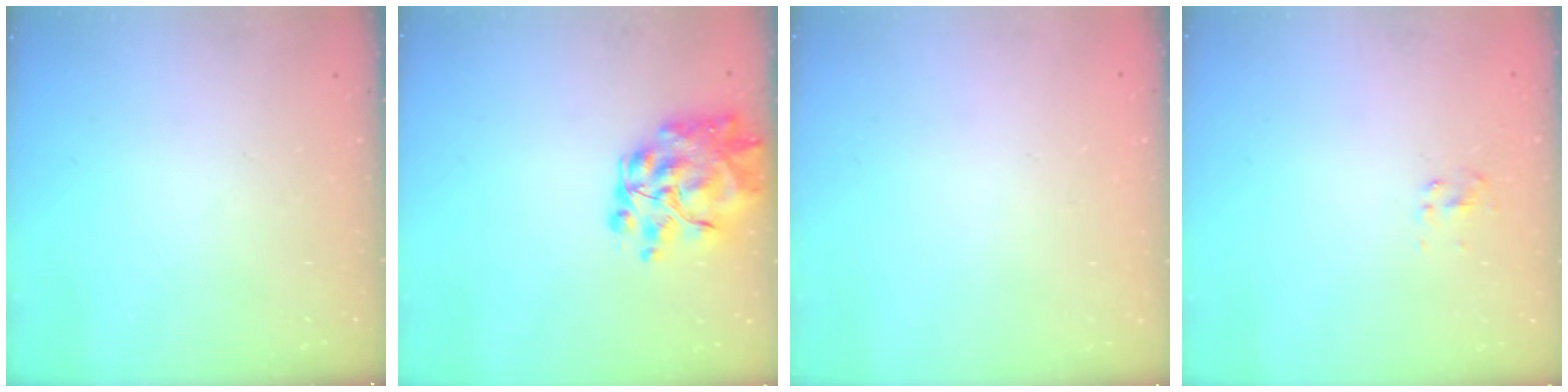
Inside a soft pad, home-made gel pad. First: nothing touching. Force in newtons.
{"total": 12.0, "press": 11.4, "slide": 3.9}
{"total": 1.8, "press": 1.8, "slide": 0.2}
{"total": 2.6, "press": 2.4, "slide": 0.8}